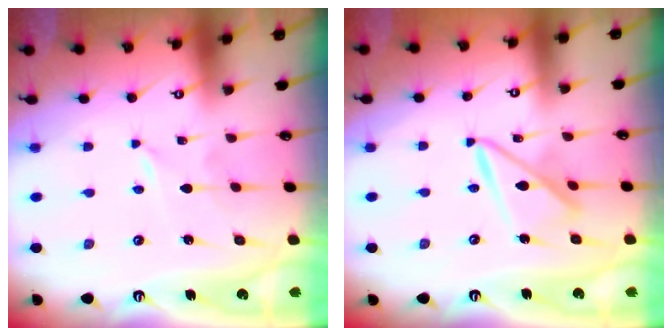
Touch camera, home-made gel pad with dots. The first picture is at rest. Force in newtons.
{"total": 11.5, "press": 11.4, "slide": 1.0}